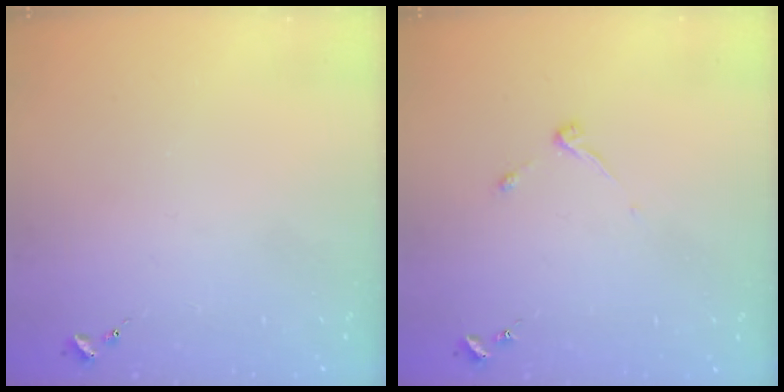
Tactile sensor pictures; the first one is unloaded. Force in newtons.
{"total": 3.7, "press": 3.6, "slide": 0.6}